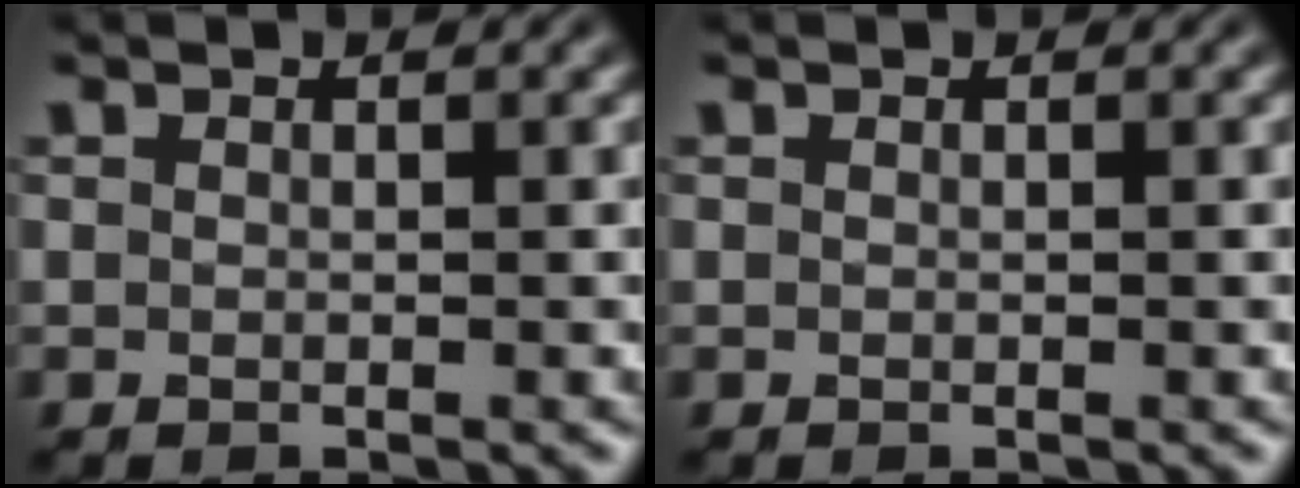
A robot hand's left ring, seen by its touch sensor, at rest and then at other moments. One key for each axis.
{"total": 0.0}